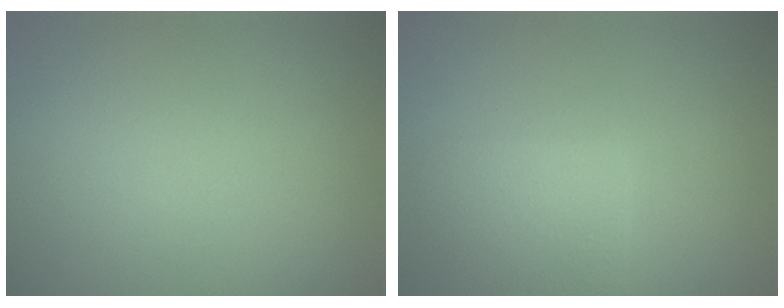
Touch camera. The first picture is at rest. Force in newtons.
{"total": 3.5, "press": 3.5, "slide": 0.2}